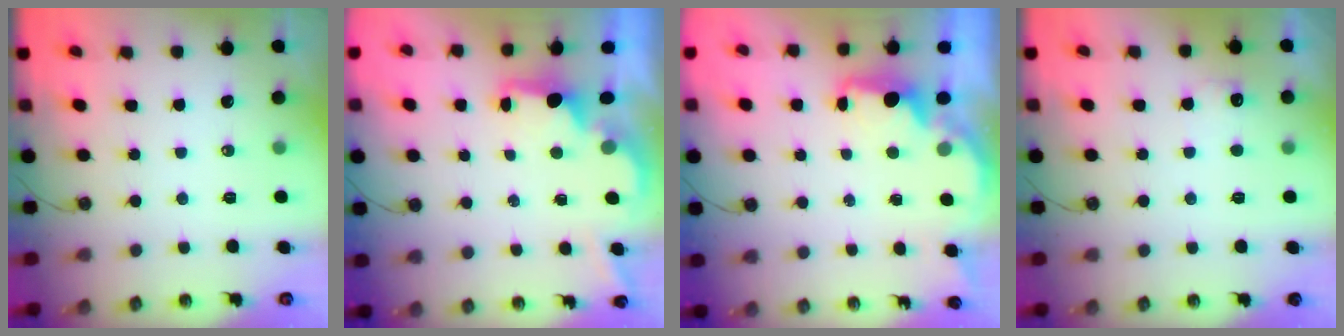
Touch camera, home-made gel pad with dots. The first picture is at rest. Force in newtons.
{"total": 2.2, "press": 2.1, "slide": 0.8}
{"total": 2.2, "press": 2.1, "slide": 0.8}
{"total": 6.1, "press": 6.0, "slide": 1.0}